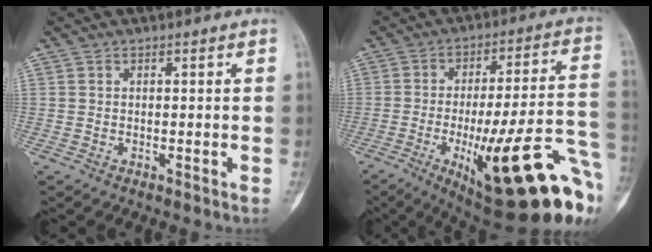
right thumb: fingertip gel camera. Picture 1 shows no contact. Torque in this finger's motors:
{"motor_torque": [0.55, 0.64, 2.08, -0.69, 0.28]}